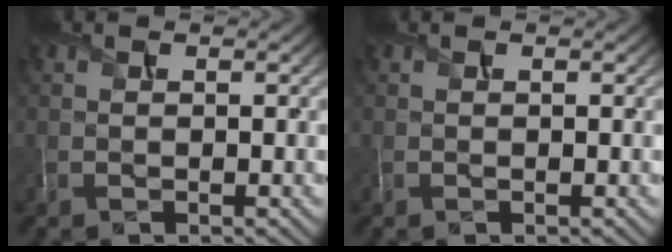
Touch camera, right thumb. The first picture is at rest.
{"total": 0.0}